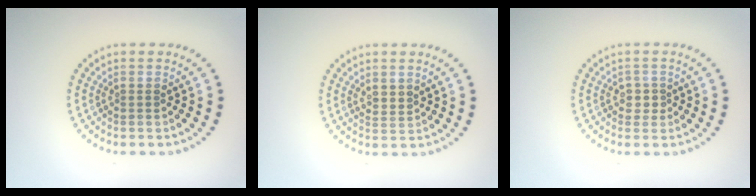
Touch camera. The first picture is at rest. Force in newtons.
{"total": 1.5, "press": 1.2, "slide": 0.8}
{"total": 1.4, "press": 1.2, "slide": 0.6}